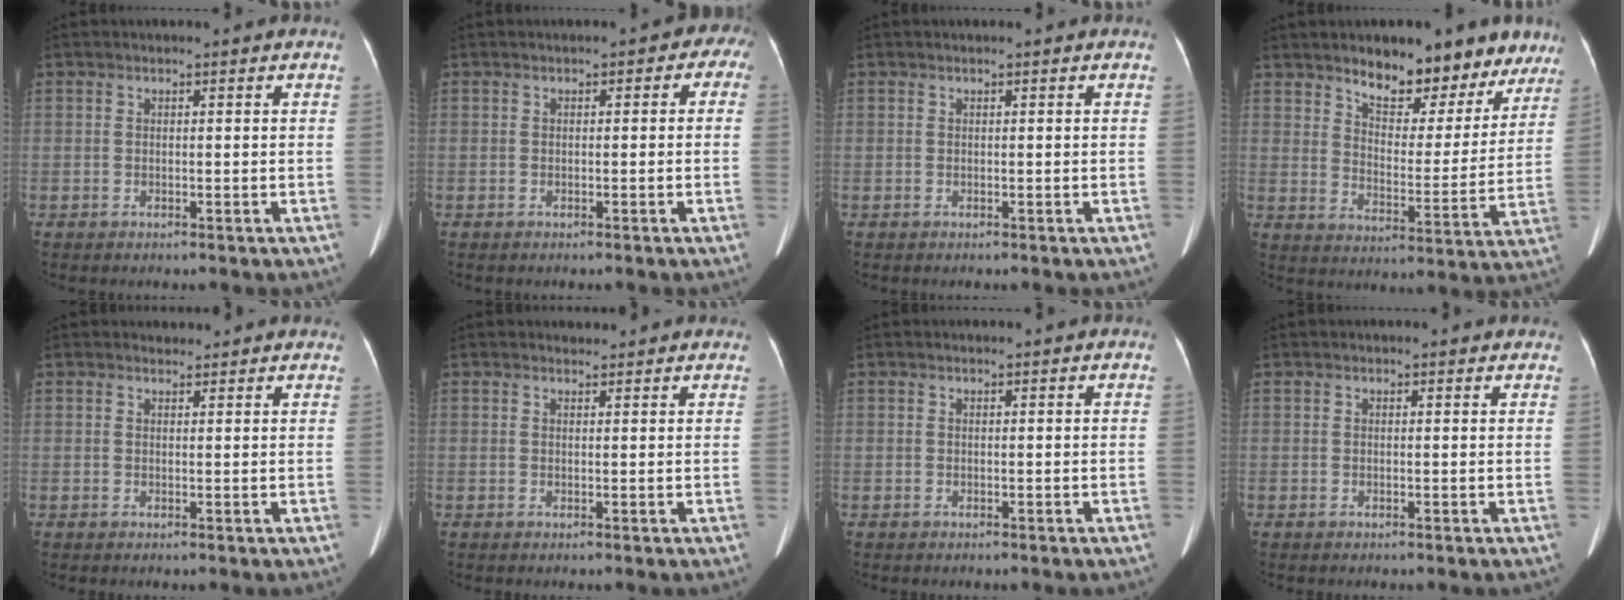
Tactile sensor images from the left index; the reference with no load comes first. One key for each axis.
{"total": 2.9, "fx": -0.1, "fy": 2.1, "fz": 1.9, "tx": -0.007, "ty": 0.021, "tz": -0.009}
{"total": 0.0}
{"total": 13.8, "fx": 11.1, "fy": 5.4, "fz": 6.3, "tx": -0.064, "ty": -0.009, "tz": 0.150}
{"total": 1.8, "fx": 1.7, "fy": 0.7, "fz": -0.1, "tx": -0.002, "ty": 0.010, "tz": 0.020}
{"total": 1.7, "fx": 1.5, "fy": 0.6, "fz": 0.0, "tx": -0.004, "ty": 0.009, "tz": 0.019}
{"total": 0.0}
{"total": 2.2, "fx": 2.0, "fy": 0.8, "fz": 0.5, "tx": -0.006, "ty": 0.007, "tz": 0.012}